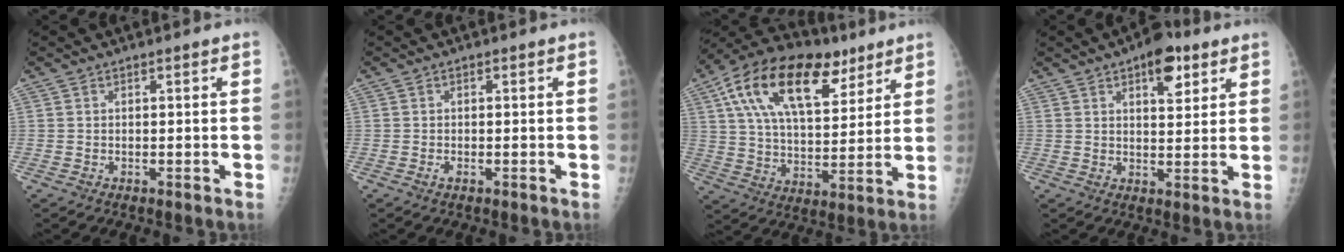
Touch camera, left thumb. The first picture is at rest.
{"total": 0.9, "force": [-0.4, 0.4, 0.7], "torque": [-0.012, -0.001, -0.008]}
{"total": 22.8, "force": [11.4, 12.0, 15.7], "torque": [-0.248, -0.007, 0.193]}
{"total": 8.1, "force": [4.3, 3.8, 5.6], "torque": [-0.055, -0.017, 0.057]}